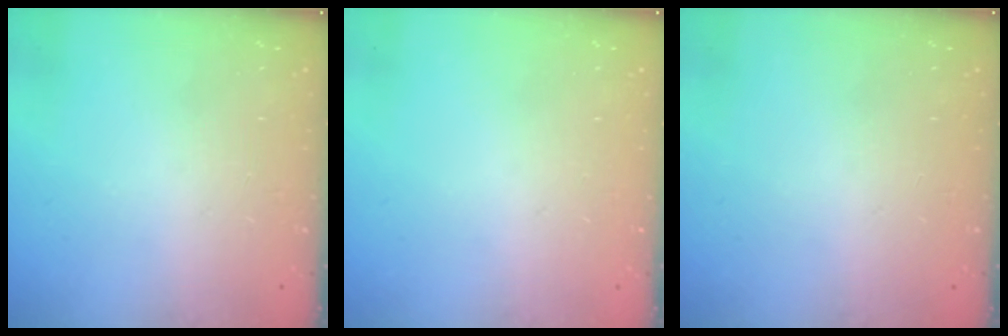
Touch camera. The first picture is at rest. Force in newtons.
{"total": 0.0}
{"total": 0.0}